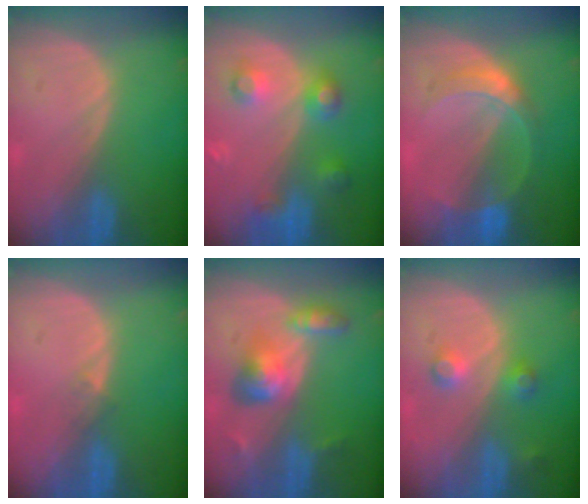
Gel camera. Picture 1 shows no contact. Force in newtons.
{"total": 5.6, "press": 5.6, "slide": 0.4}
{"total": 5.6, "press": 5.6, "slide": 0.1}
{"total": 1.2, "press": 0.9, "slide": 0.9}
{"total": 6.2, "press": 5.6, "slide": 2.7}
{"total": 3.6, "press": 3.4, "slide": 1.1}